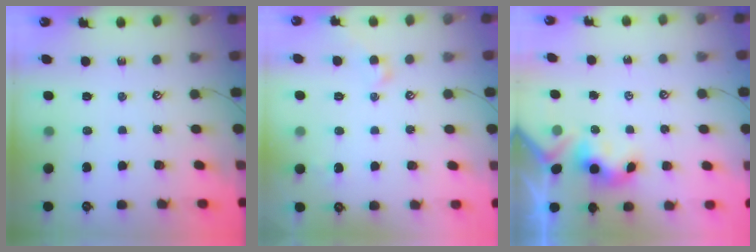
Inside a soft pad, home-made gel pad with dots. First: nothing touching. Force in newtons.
{"total": 2.6, "press": 2.5, "slide": 0.8}
{"total": 4.0, "press": 4.0, "slide": 0.1}